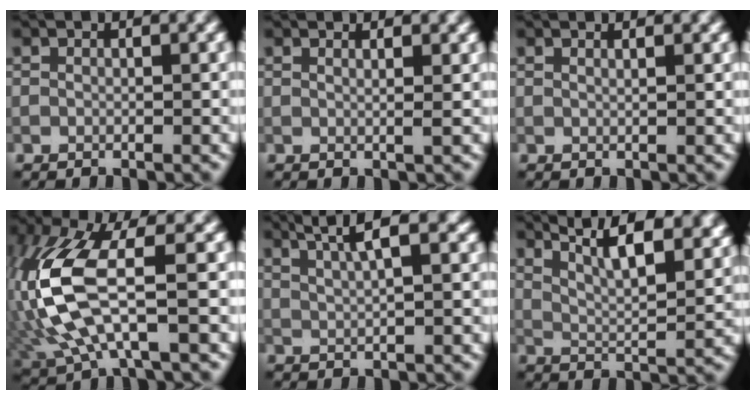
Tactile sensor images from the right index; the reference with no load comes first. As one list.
[{"total": 2.1, "force": [1.3, 0.8, 1.5], "torque": [-0.009, 0.004, -0.001]}, {"total": 1.6, "force": [1.1, 0.7, 0.9], "torque": [-0.002, 0.003, 0.000]}, {"total": 10.5, "force": [-0.5, 4.2, 9.7], "torque": [-0.243, 0.002, -0.013]}, {"total": 4.7, "force": [2.6, 1.5, 3.5], "torque": [-0.043, 0.016, 0.024]}, {"total": 12.1, "force": [8.2, 4.1, 7.9], "torque": [-0.083, 0.041, 0.086]}]